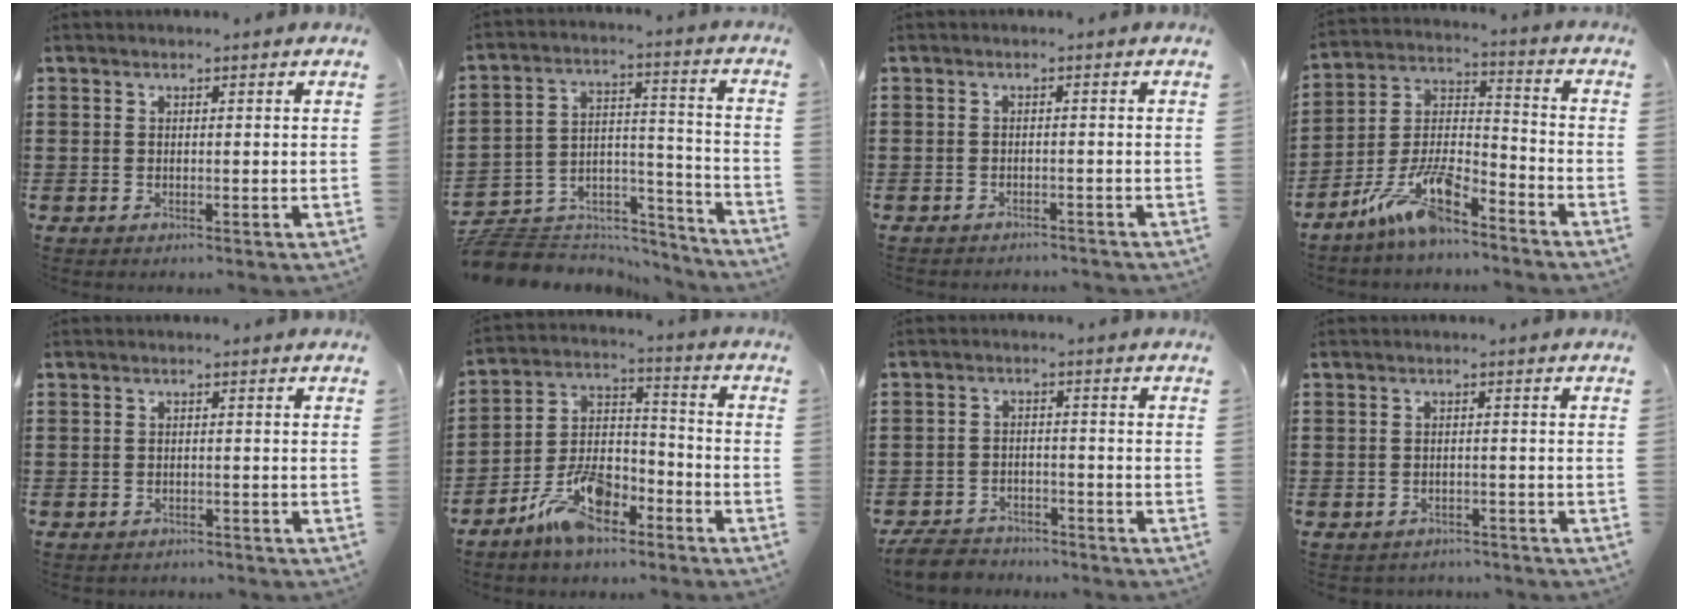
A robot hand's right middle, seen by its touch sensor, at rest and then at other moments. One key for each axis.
{"total": 6.7, "fx": -6.2, "fy": 2.5, "fz": 1.0, "tx": -0.025, "ty": 0.011, "tz": -0.123}
{"total": 1.2, "fx": -1.2, "fy": 0.1, "fz": 0.0, "tx": -0.003, "ty": 0.001, "tz": -0.025}
{"total": 11.4, "fx": -8.8, "fy": 2.6, "fz": 6.7, "tx": -0.149, "ty": 0.010, "tz": -0.171}
{"total": 1.0, "fx": -0.9, "fy": 0.2, "fz": 0.0, "tx": -0.003, "ty": -0.001, "tz": -0.020}
{"total": 11.3, "fx": -8.1, "fy": 4.7, "fz": 6.3, "tx": -0.127, "ty": 0.027, "tz": -0.154}
{"total": 3.9, "fx": -3.8, "fy": 0.9, "fz": 0.3, "tx": -0.022, "ty": 0.001, "tz": -0.084}
{"total": 1.5, "fx": -1.5, "fy": 0.4, "fz": -0.1, "tx": -0.004, "ty": 0.000, "tz": -0.033}